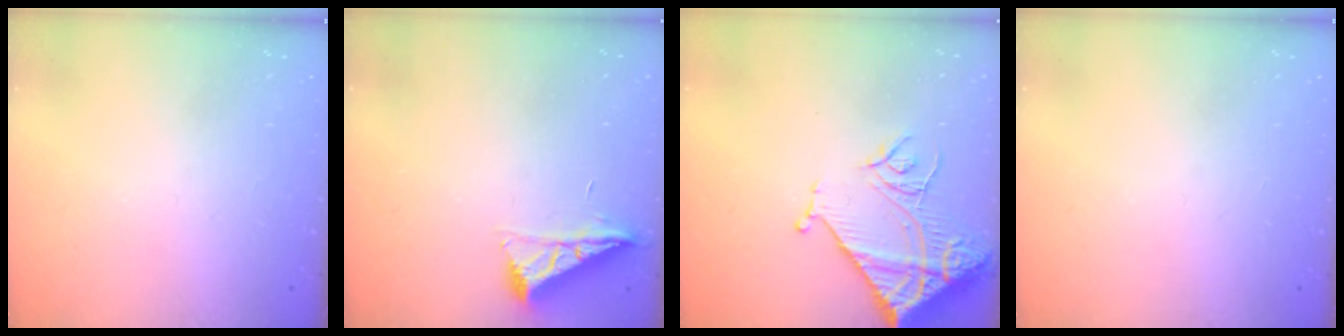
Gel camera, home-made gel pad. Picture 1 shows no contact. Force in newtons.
{"total": 6.5, "press": 6.4, "slide": 0.9}
{"total": 14.9, "press": 14.8, "slide": 1.6}
{"total": 0.0}